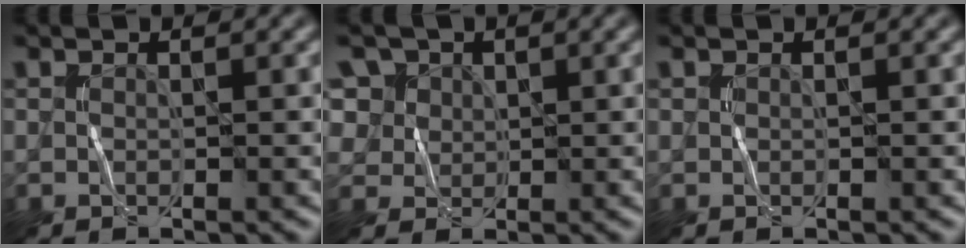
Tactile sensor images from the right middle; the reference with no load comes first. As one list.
[{"total": 6.9, "force": [3.5, 5.3, 2.5], "torque": [-0.065, 0.011, 0.058]}, {"total": 0.0}]